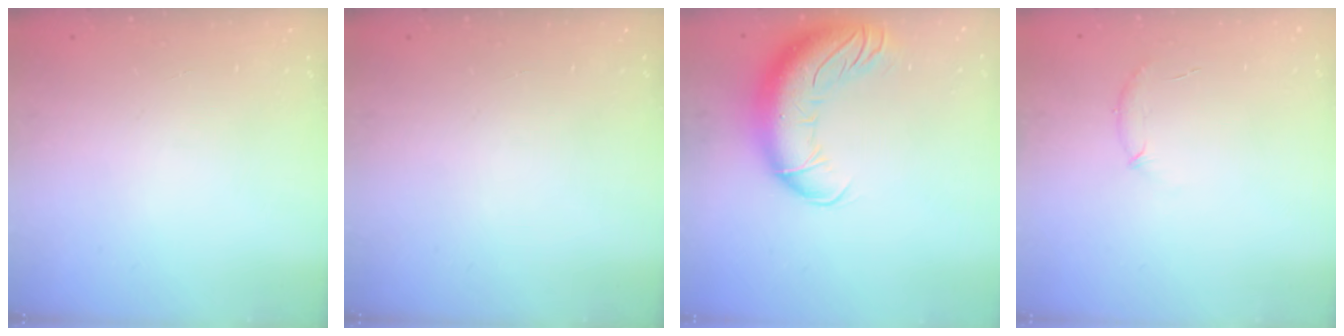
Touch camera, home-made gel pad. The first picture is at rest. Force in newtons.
{"total": 0.0}
{"total": 16.7, "press": 16.2, "slide": 4.0}
{"total": 6.1, "press": 5.9, "slide": 1.4}